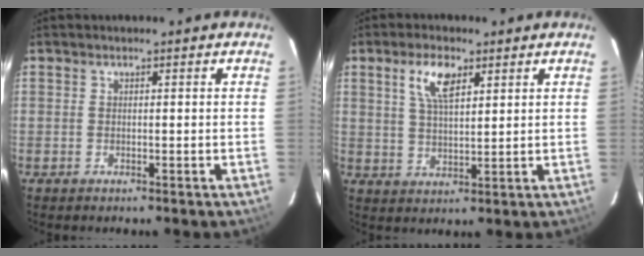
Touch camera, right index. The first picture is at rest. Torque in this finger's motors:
{"motor_torque": [0.48, -0.04, 0.21, 0.07]}